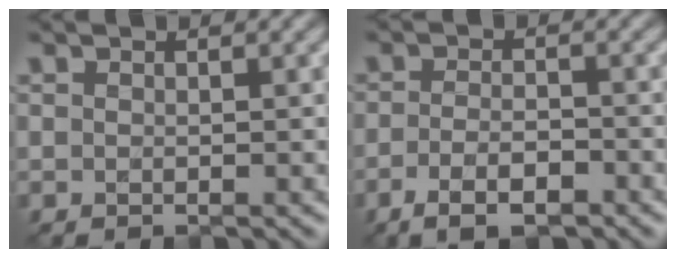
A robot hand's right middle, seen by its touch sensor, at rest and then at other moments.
{"total": 3.6, "force": [-2.0, 1.2, 2.8], "torque": [-0.054, -0.004, -0.038]}